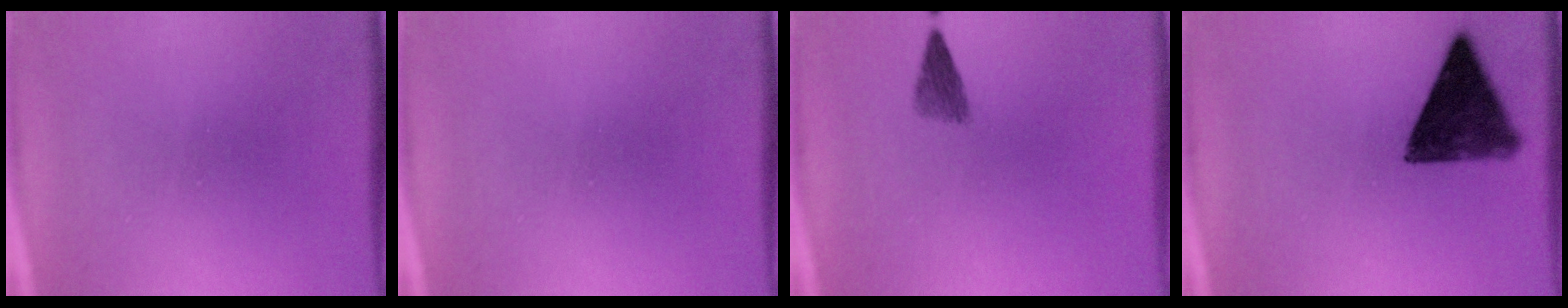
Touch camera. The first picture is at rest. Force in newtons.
{"total": 0.0}
{"total": 2.2}
{"total": 11.1}